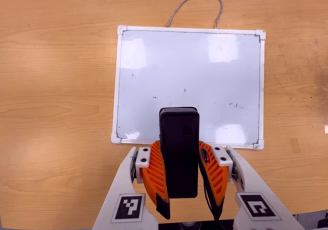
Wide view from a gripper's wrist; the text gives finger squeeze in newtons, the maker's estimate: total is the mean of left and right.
{"total": 8.3, "left": 7.5, "right": 9.2}